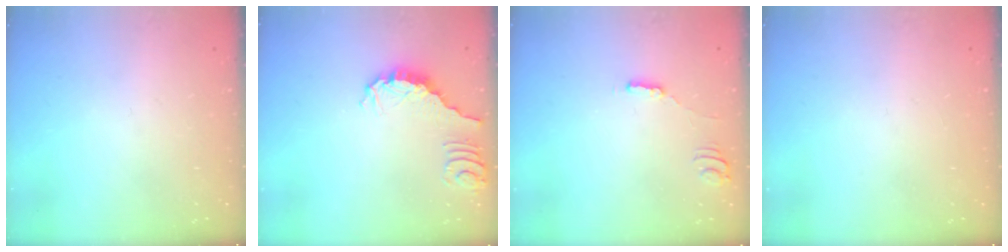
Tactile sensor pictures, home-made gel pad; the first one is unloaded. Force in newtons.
{"total": 0.9, "press": 0.8, "slide": 0.2}
{"total": 0.9, "press": 0.9, "slide": 0.3}
{"total": 0.0}